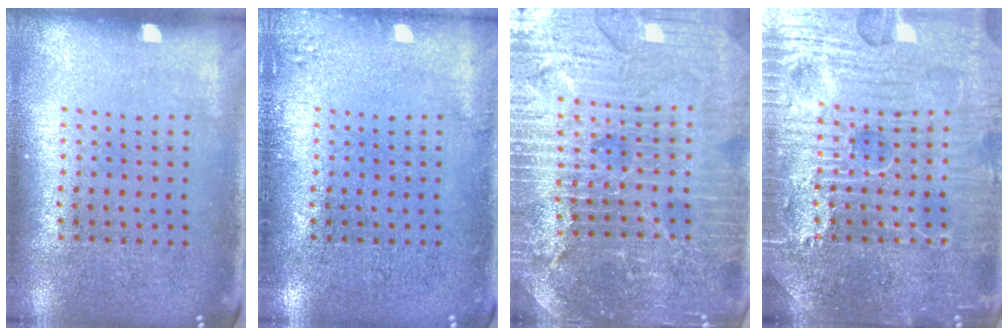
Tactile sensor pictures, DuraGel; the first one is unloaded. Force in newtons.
{"total": 1.0, "press": 1.0, "slide": 0.3}
{"total": 4.9, "press": 4.5, "slide": 1.8}
{"total": 7.8, "press": 7.7, "slide": 0.8}